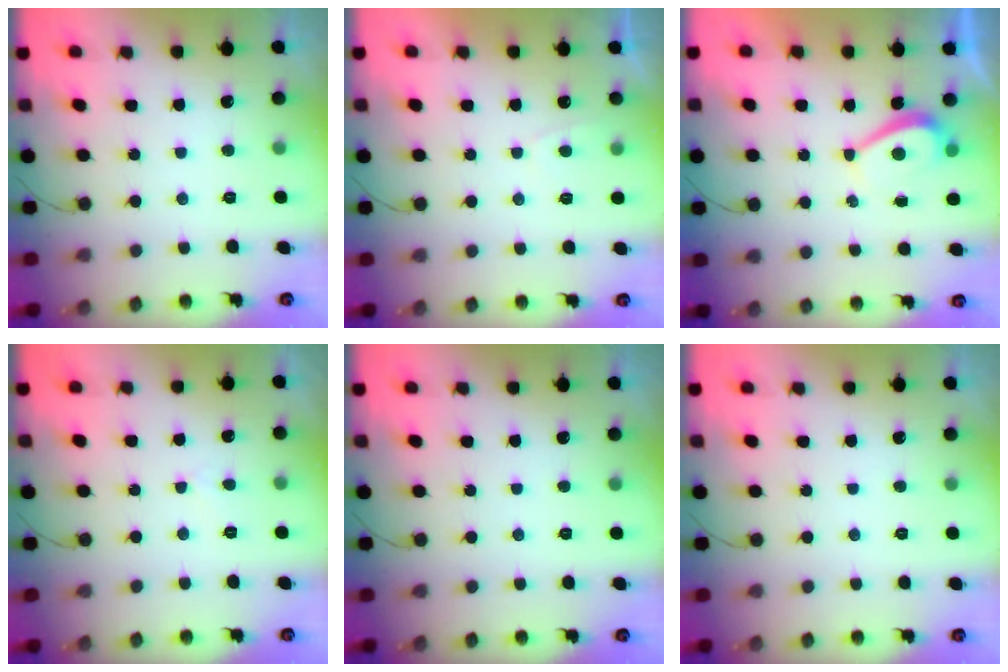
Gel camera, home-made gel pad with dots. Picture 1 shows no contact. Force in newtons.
{"total": 1.1, "press": 0.9, "slide": 0.5}
{"total": 2.2, "press": 2.1, "slide": 0.6}
{"total": 2.1, "press": 2.1, "slide": 0.2}
{"total": 0.0}
{"total": 0.0}